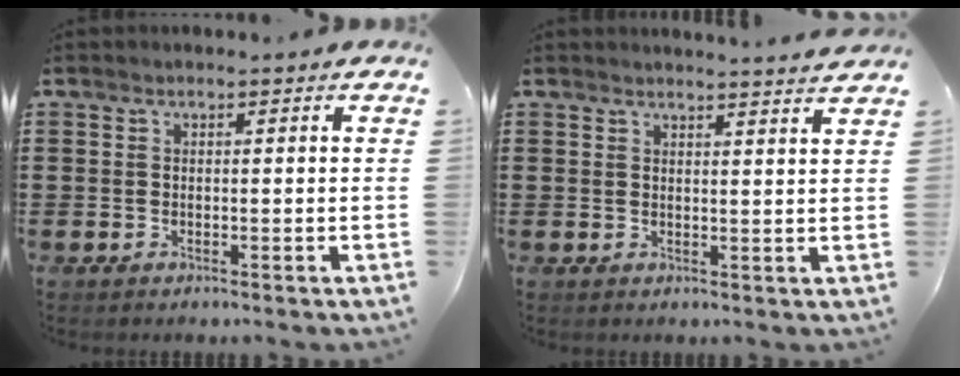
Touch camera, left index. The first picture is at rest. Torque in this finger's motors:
{"motor_torque": [-0.42, -0.50, 0.05, 0.05]}